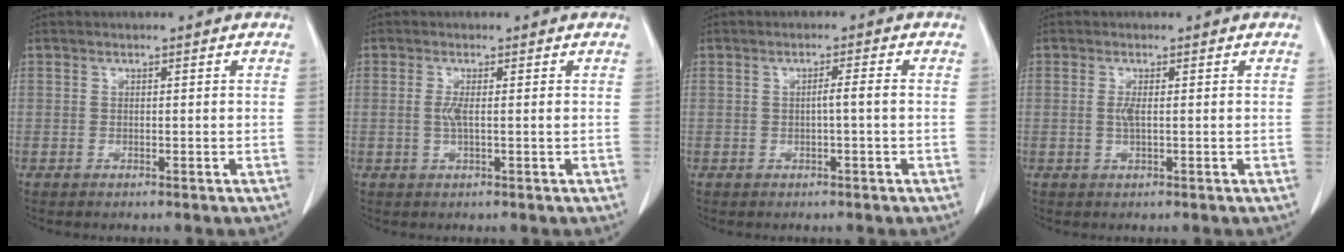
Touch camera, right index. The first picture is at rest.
{"total": 1.9, "force": [-0.1, 0.1, 1.9], "torque": [-0.043, -0.001, -0.001]}
{"total": 1.8, "force": [-0.3, -0.2, 1.8], "torque": [-0.028, 0.002, -0.005]}
{"total": 1.4, "force": [0.0, 0.1, 1.4], "torque": [-0.033, -0.001, -0.001]}